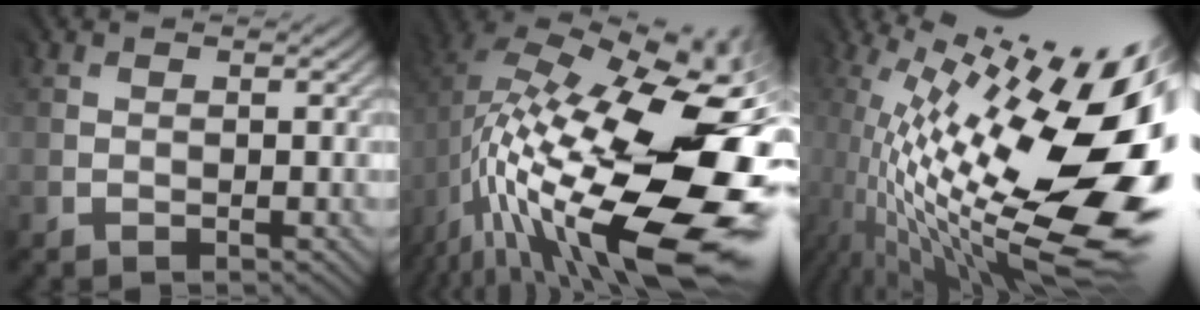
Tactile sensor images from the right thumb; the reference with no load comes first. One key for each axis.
{"total": 19.6, "fx": -4.1, "fy": 8.2, "fz": 17.3, "tx": -0.307, "ty": 0.006, "tz": -0.085}
{"total": 17.2, "fx": -0.7, "fy": 5.3, "fz": 16.3, "tx": -0.270, "ty": -0.018, "tz": 0.000}